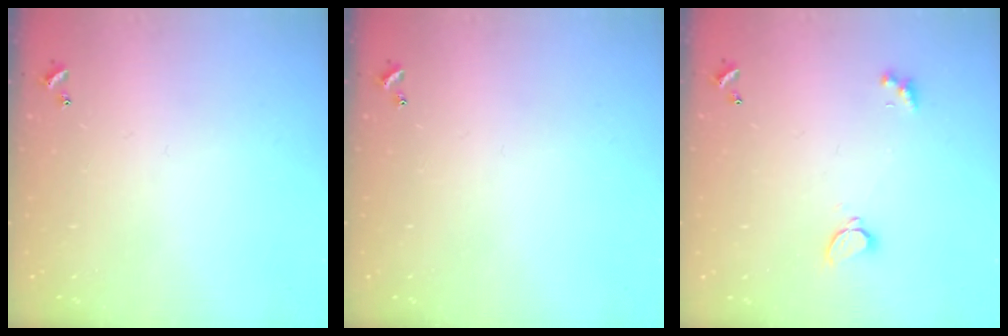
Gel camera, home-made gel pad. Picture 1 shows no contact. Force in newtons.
{"total": 0.0}
{"total": 1.7, "press": 1.6, "slide": 0.3}